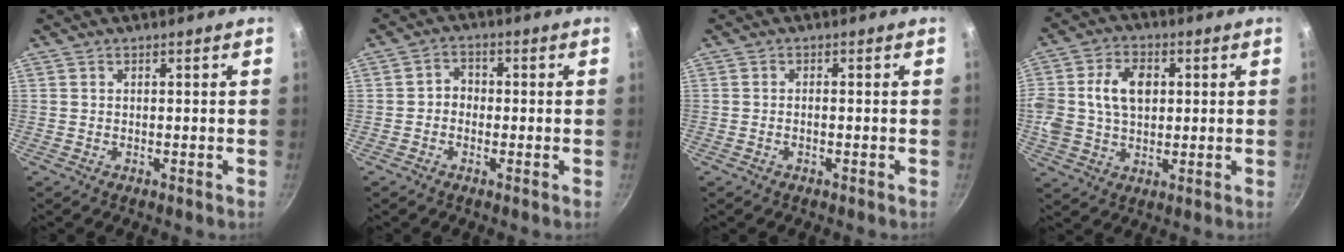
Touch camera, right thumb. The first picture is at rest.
{"total": 3.1, "force": [-0.7, 2.7, 1.4], "torque": [-0.004, 0.015, -0.018]}
{"total": 1.0, "force": [-0.5, 0.4, 0.8], "torque": [-0.021, 0.008, -0.012]}
{"total": 13.0, "force": [1.9, 9.3, 8.8], "torque": [-0.162, 0.017, 0.030]}